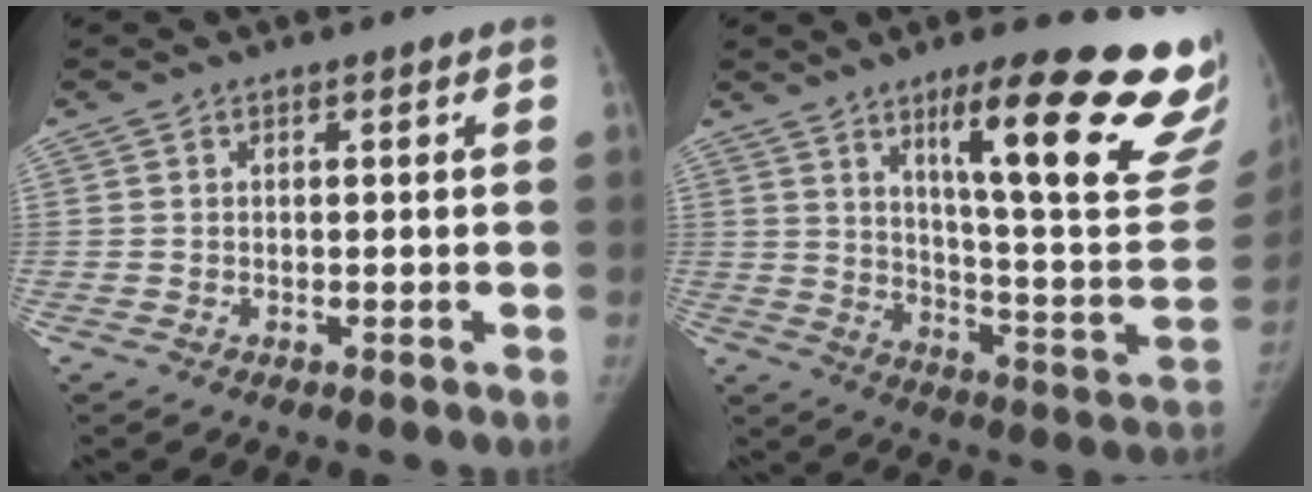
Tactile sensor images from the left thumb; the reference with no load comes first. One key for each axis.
{"total": 28.8, "fx": 18.2, "fy": 4.8, "fz": 21.8, "tx": -0.232, "ty": -0.098, "tz": 0.261}